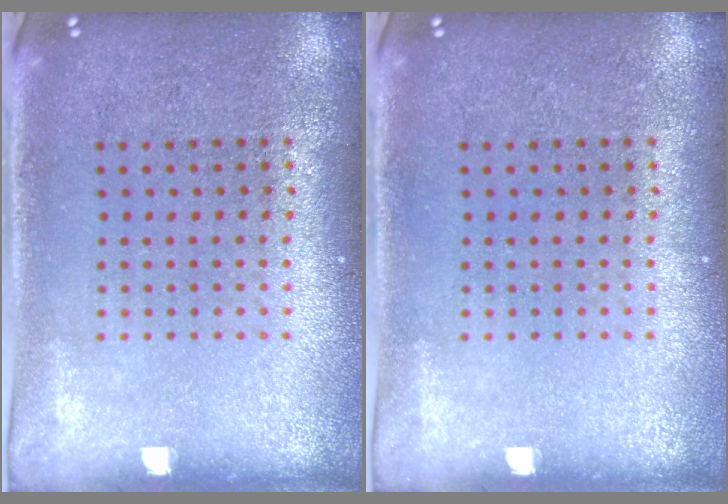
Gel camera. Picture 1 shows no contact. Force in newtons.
{"total": 0.0}